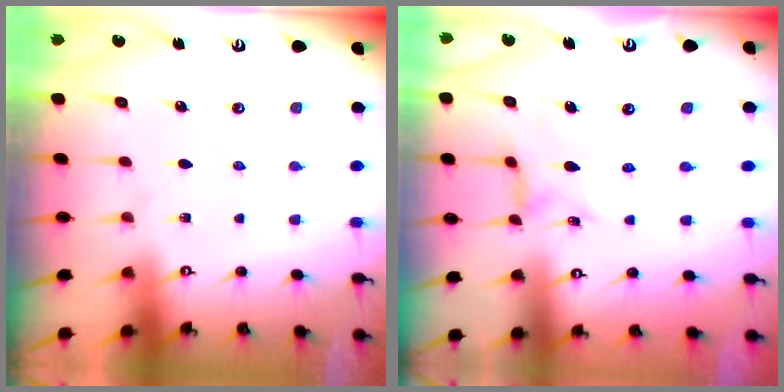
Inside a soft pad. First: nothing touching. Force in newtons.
{"total": 2.5, "press": 2.4, "slide": 0.4}